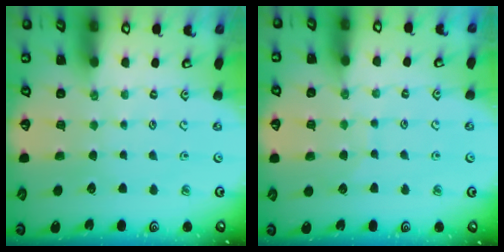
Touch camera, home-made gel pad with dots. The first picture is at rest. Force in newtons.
{"total": 6.2, "press": 6.2, "slide": 0.5}